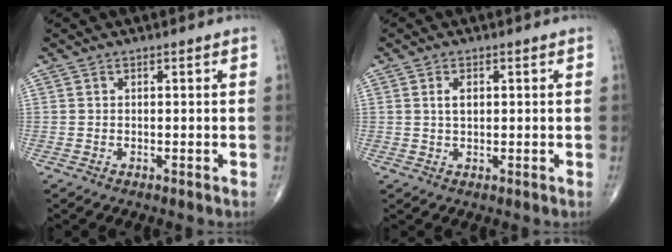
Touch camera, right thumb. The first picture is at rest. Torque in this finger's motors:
{"motor_torque": [-0.01, 1.08, 0.46, 0.29, 0.00]}